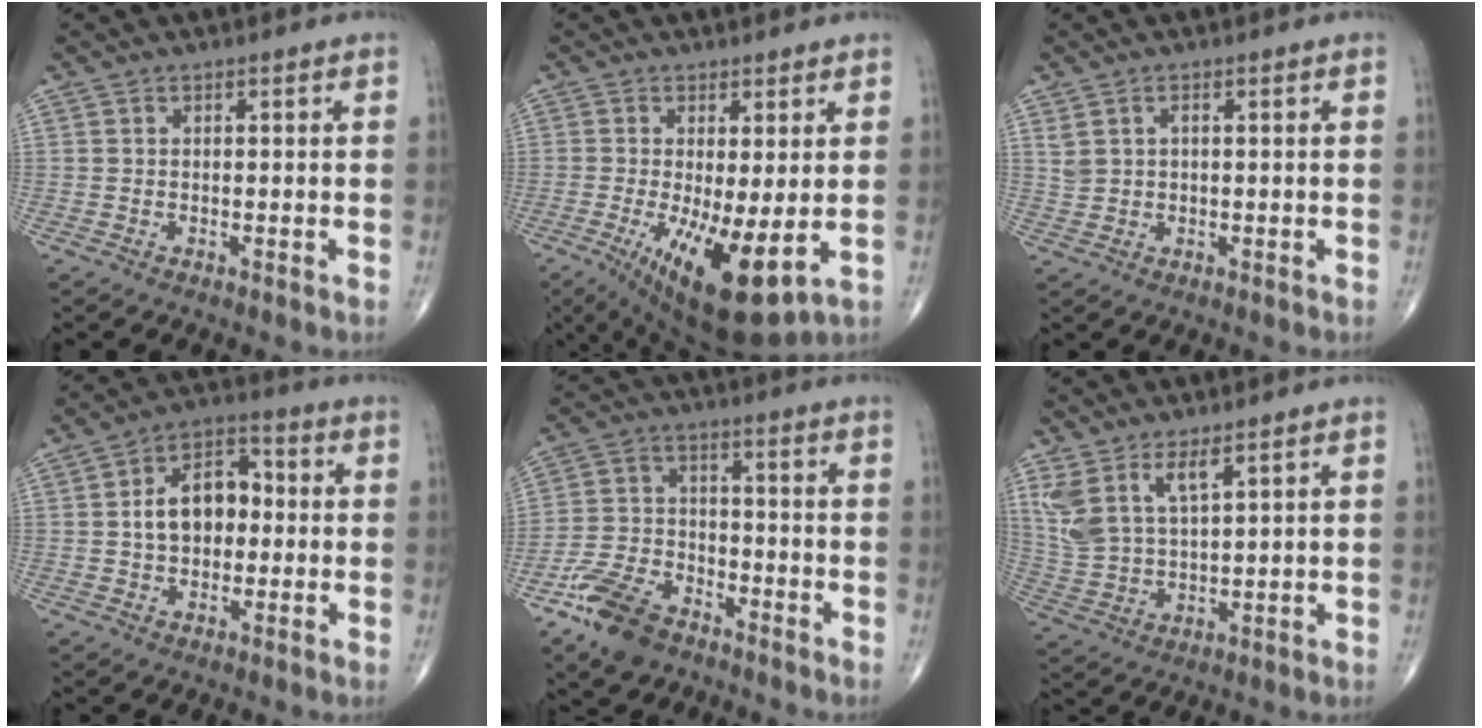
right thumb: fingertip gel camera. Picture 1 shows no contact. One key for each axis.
{"total": 12.6, "fx": -2.6, "fy": 3.9, "fz": 11.6, "tx": -0.198, "ty": -0.027, "tz": -0.027}
{"total": 2.6, "fx": 0.8, "fy": 1.7, "fz": 1.8, "tx": -0.041, "ty": 0.002, "tz": 0.021}
{"total": 10.7, "fx": 0.1, "fy": 7.2, "fz": 7.9, "tx": -0.106, "ty": 0.030, "tz": -0.007}
{"total": 11.7, "fx": -7.7, "fy": 6.5, "fz": 6.0, "tx": -0.106, "ty": 0.036, "tz": -0.148}
{"total": 8.6, "fx": 5.0, "fy": 3.1, "fz": 6.2, "tx": -0.135, "ty": -0.022, "tz": 0.112}